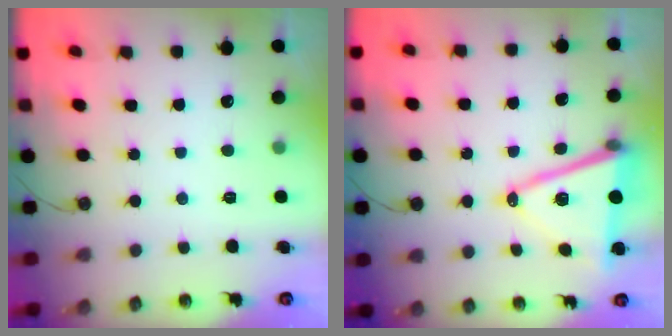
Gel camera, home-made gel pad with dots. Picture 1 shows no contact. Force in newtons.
{"total": 15.3, "press": 14.9, "slide": 3.7}